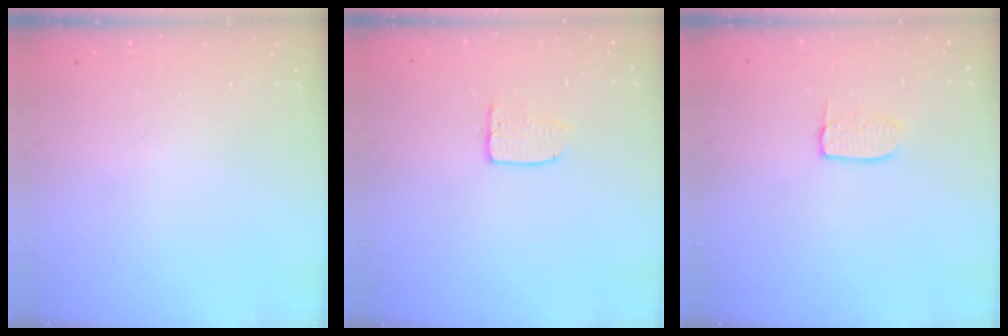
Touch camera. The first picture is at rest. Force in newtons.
{"total": 5.8, "press": 5.8, "slide": 0.4}
{"total": 5.4, "press": 5.4, "slide": 0.3}